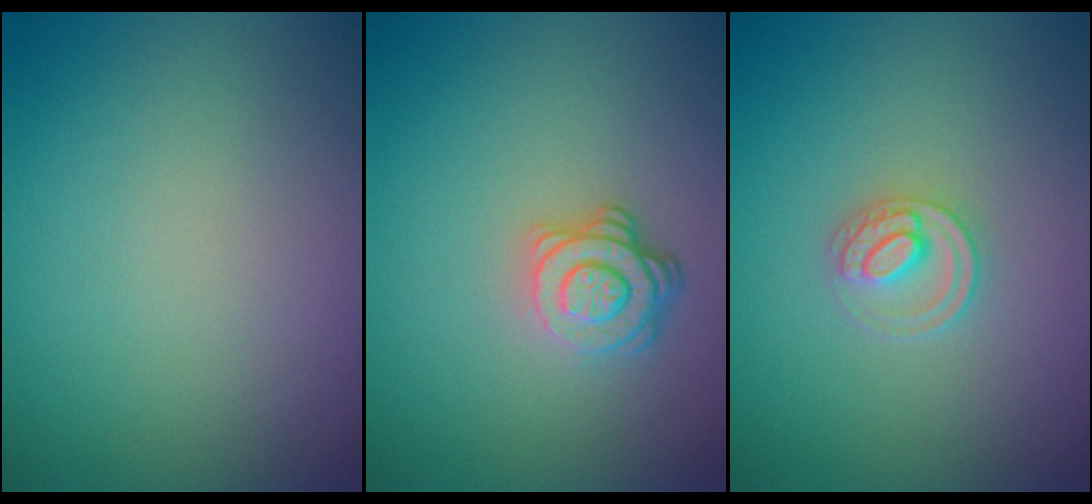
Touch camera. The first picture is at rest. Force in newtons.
{"total": 3.5, "press": 2.8, "slide": 2.2}
{"total": 2.2, "press": 2.2, "slide": 0.2}